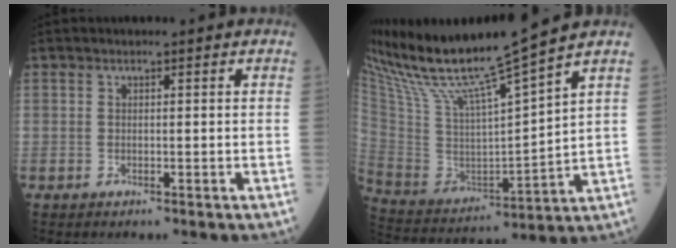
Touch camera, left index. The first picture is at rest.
{"total": 16.6, "force": [14.1, -1.9, 8.6], "torque": [-0.177, -0.021, 0.272]}